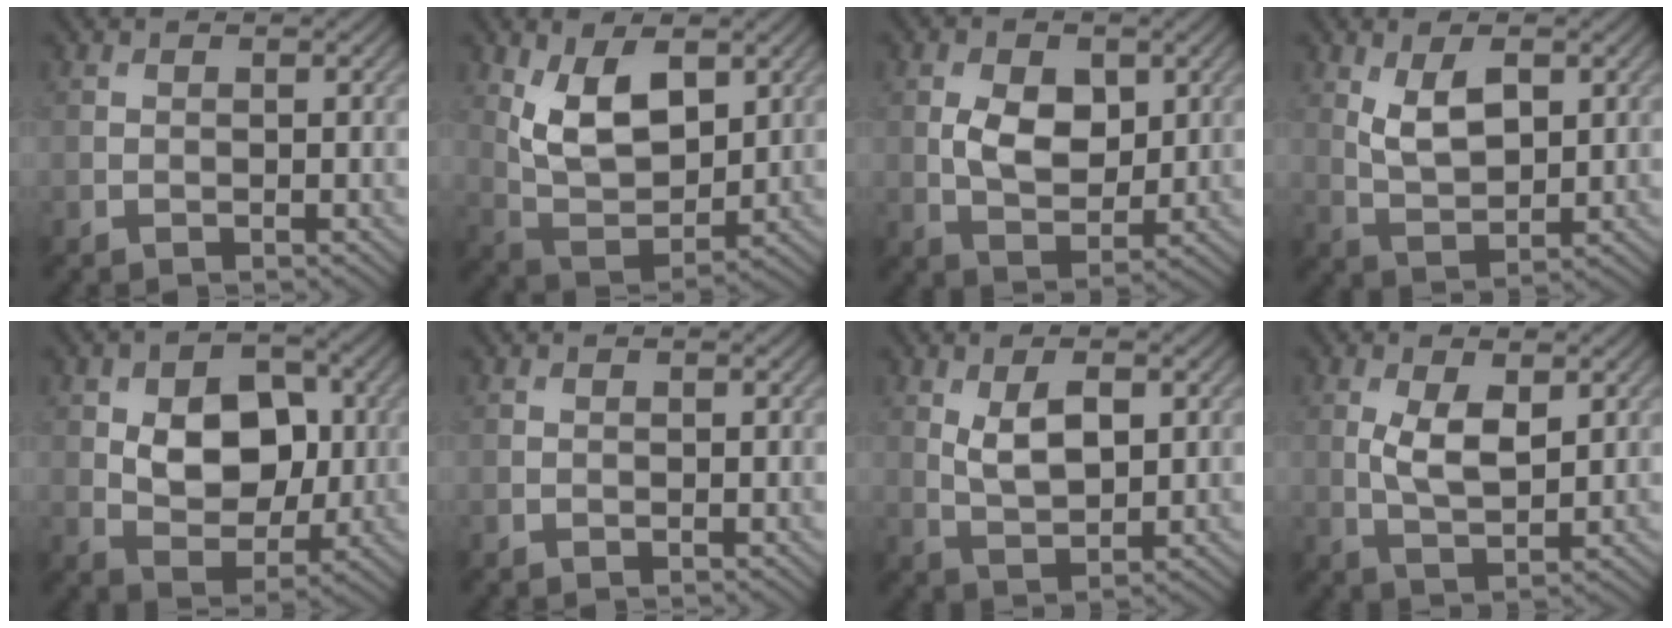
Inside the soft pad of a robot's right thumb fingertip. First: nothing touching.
{"total": 9.6, "force": [3.5, 5.2, 7.2], "torque": [-0.147, -0.010, 0.067]}
{"total": 6.2, "force": [1.2, 4.0, 4.6], "torque": [-0.086, -0.005, 0.021]}
{"total": 5.7, "force": [2.0, 2.8, 4.5], "torque": [-0.094, -0.005, 0.041]}
{"total": 8.9, "force": [0.9, 6.1, 6.5], "torque": [-0.122, -0.001, 0.008]}
{"total": 0.0}
{"total": 5.3, "force": [1.5, 2.6, 4.4], "torque": [-0.090, -0.004, 0.033]}
{"total": 5.1, "force": [1.2, 2.2, 4.4], "torque": [-0.095, -0.006, 0.028]}